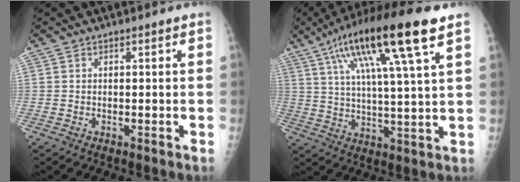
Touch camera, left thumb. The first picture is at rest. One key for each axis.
{"total": 19.3, "fx": 9.5, "fy": 2.4, "fz": 16.6, "tx": -0.288, "ty": -0.004, "tz": 0.158}